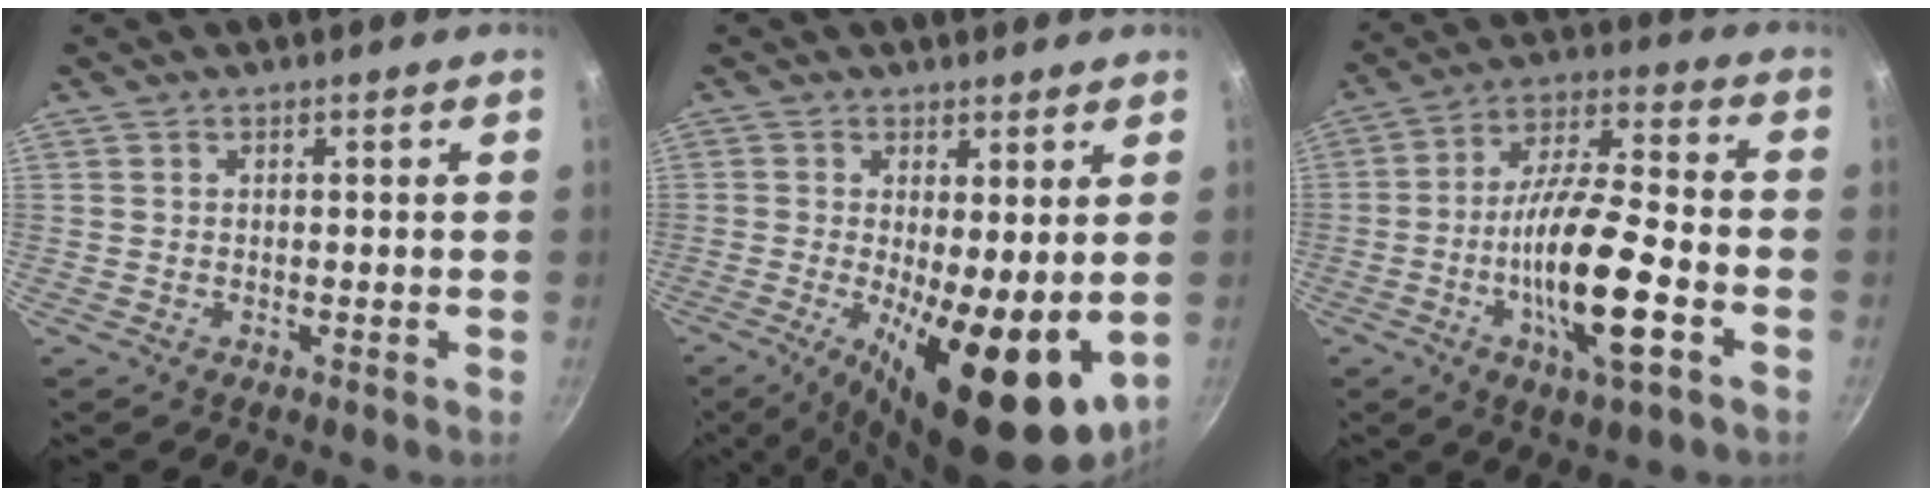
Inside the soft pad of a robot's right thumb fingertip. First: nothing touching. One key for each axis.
{"total": 17.2, "fx": -2.4, "fy": 6.3, "fz": 15.9, "tx": -0.220, "ty": -0.025, "tz": -0.026}
{"total": 17.2, "fx": -5.4, "fy": 4.8, "fz": 15.6, "tx": -0.275, "ty": 0.030, "tz": -0.105}